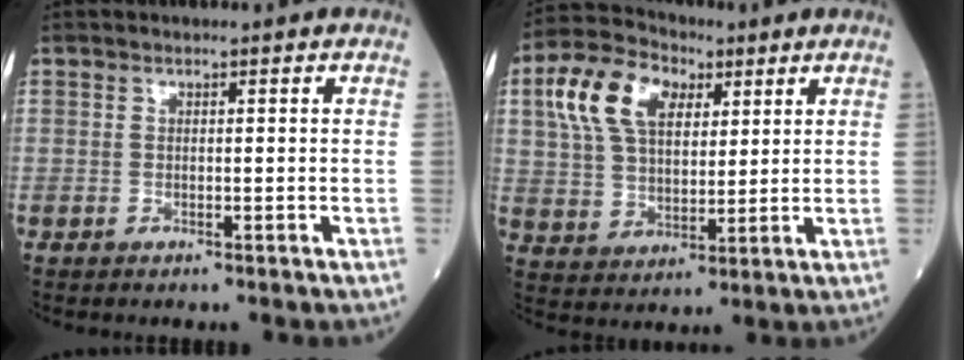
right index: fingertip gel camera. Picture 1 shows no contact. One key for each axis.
{"total": 12.3, "fx": 4.9, "fy": 7.3, "fz": 8.7, "tx": -0.192, "ty": 0.037, "tz": 0.091}